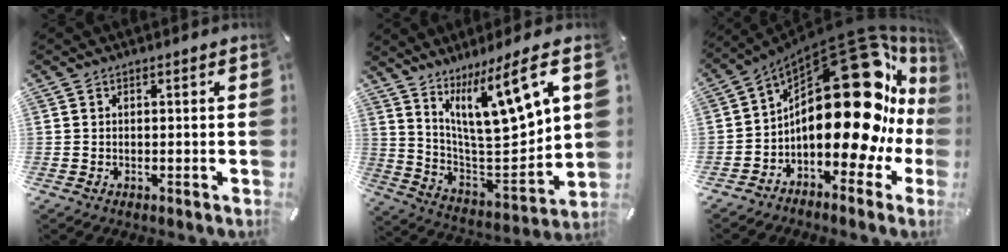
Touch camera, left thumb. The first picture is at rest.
{"total": 15.6, "force": [10.3, 4.4, 10.9], "torque": [-0.178, -0.077, 0.169]}
{"total": 32.6, "force": [5.9, 15.9, 27.8], "torque": [-0.424, -0.075, 0.112]}